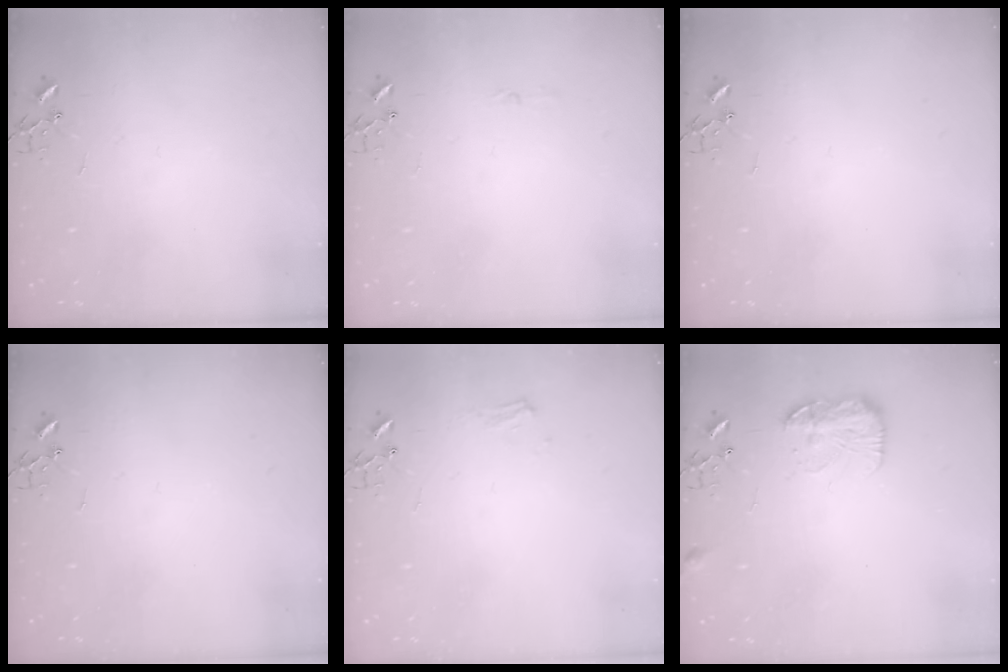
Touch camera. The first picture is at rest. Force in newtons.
{"total": 3.5, "press": 3.5, "slide": 0.4}
{"total": 0.0}
{"total": 0.0}
{"total": 6.7, "press": 6.7, "slide": 0.7}
{"total": 11.5, "press": 11.4, "slide": 0.6}